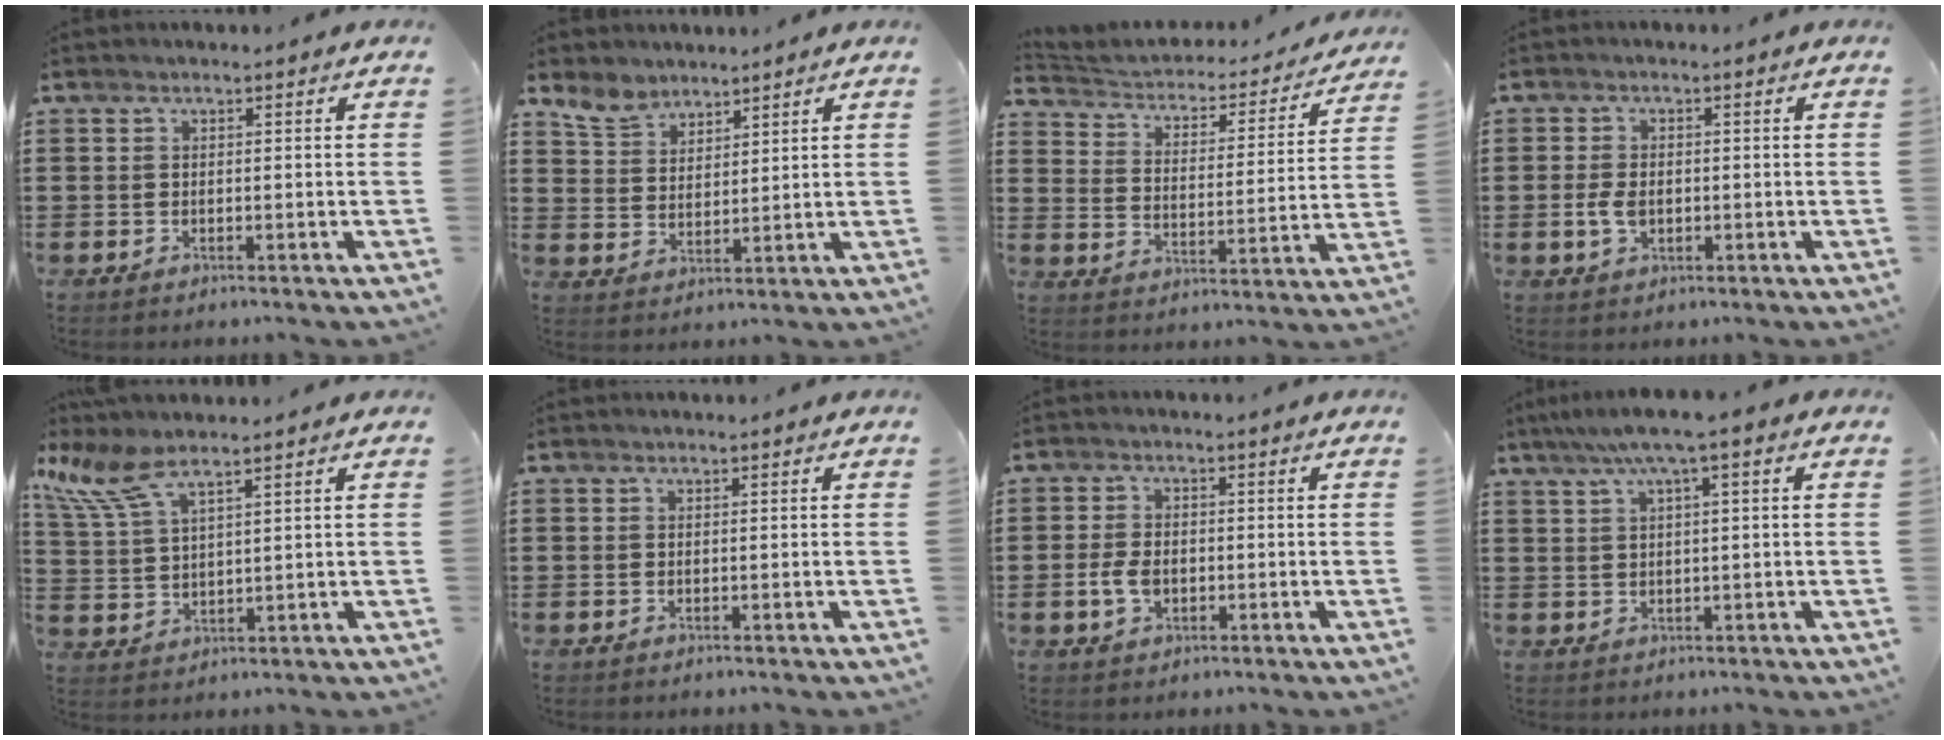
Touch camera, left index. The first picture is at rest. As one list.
[{"total": 5.3, "force": [4.5, 2.7, 1.0], "torque": [-0.040, -0.006, 0.087]}, {"total": 2.4, "force": [2.1, 1.0, 0.5], "torque": [-0.029, -0.024, 0.026]}, {"total": 3.3, "force": [-0.4, 2.0, 2.5], "torque": [-0.063, -0.001, -0.013]}, {"total": 7.3, "force": [5.3, 1.7, 4.7], "torque": [-0.124, -0.015, 0.094]}, {"total": 0.0}, {"total": 4.0, "force": [-0.8, 2.6, 3.0], "torque": [-0.078, -0.002, -0.021]}, {"total": 3.8, "force": [1.2, 0.1, 3.6], "torque": [-0.070, 0.003, 0.016]}]